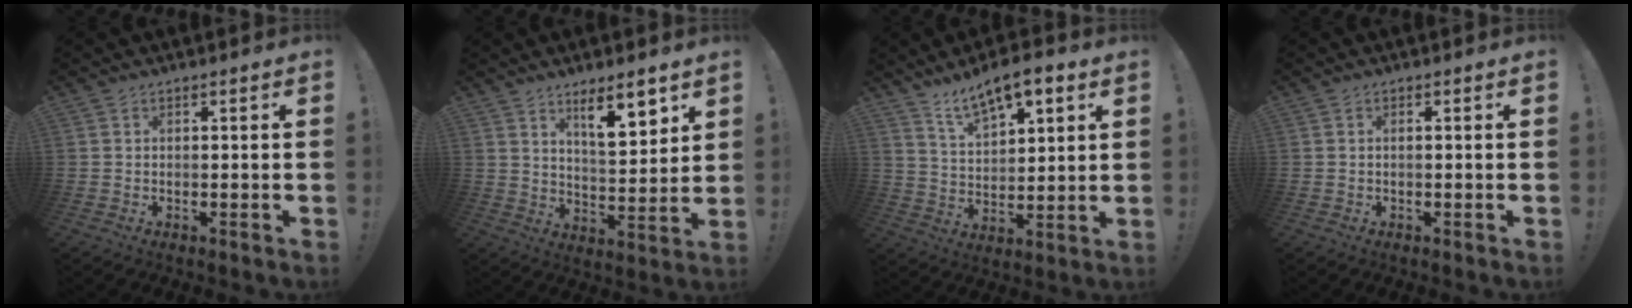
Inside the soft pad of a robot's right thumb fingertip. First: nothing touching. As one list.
[{"total": 11.0, "force": [6.9, 3.0, 8.0], "torque": [-0.104, -0.038, 0.112]}, {"total": 10.9, "force": [7.7, 4.4, 6.4], "torque": [-0.108, -0.043, 0.137]}, {"total": 0.8, "force": [-0.3, 0.0, 0.7], "torque": [-0.015, 0.001, -0.005]}]